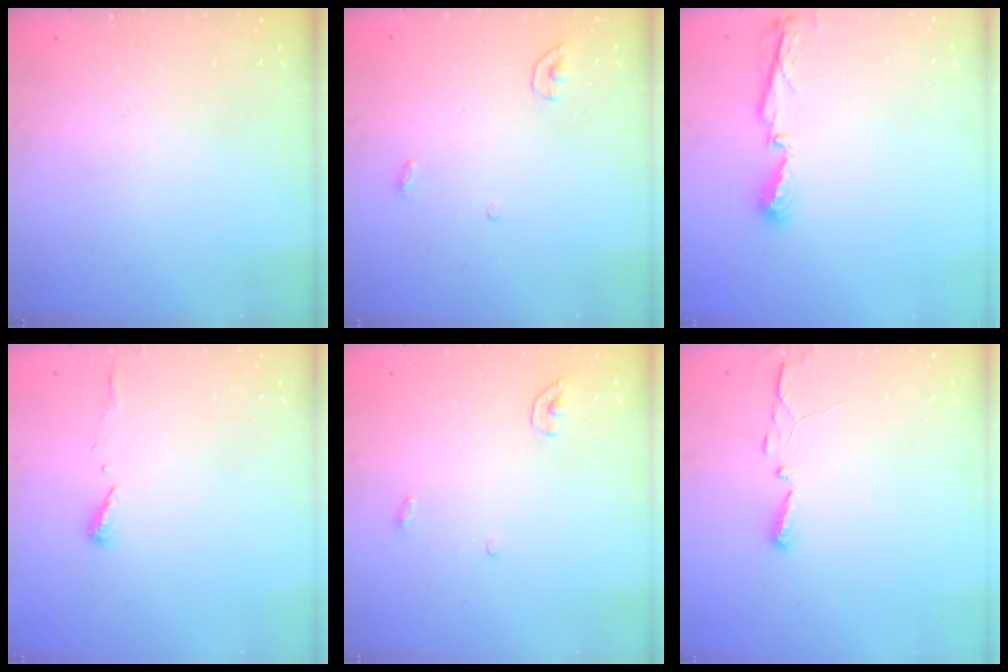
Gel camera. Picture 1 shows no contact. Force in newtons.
{"total": 3.4, "press": 3.4, "slide": 0.3}
{"total": 5.1, "press": 5.1, "slide": 0.4}
{"total": 6.3, "press": 6.3, "slide": 0.5}
{"total": 3.4, "press": 3.4, "slide": 0.3}
{"total": 2.9, "press": 2.9, "slide": 0.4}